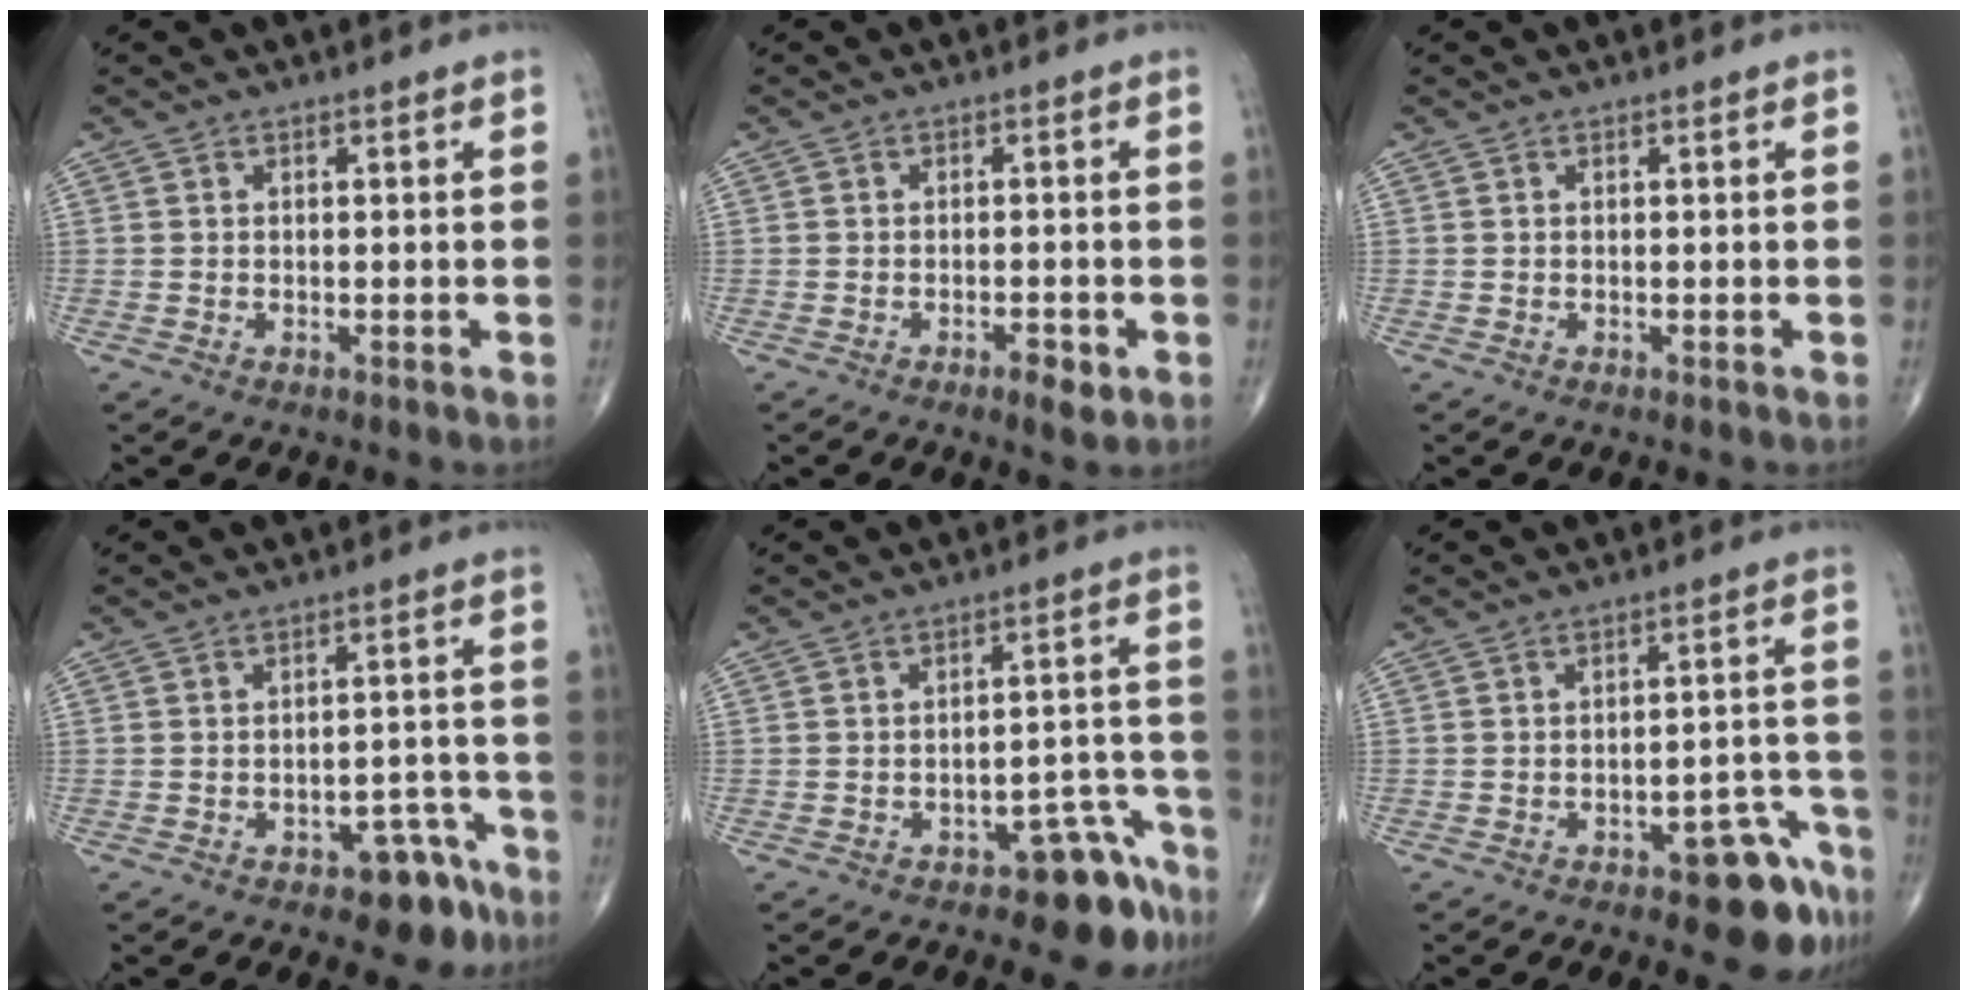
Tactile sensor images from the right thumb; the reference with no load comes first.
{"total": 3.0, "force": [-1.5, 1.1, 2.4], "torque": [-0.037, 0.002, -0.021]}
{"total": 0.0}
{"total": 7.5, "force": [-4.9, 3.7, 4.3], "torque": [-0.025, 0.043, -0.061]}
{"total": 8.0, "force": [-6.0, 3.3, 4.1], "torque": [-0.014, 0.073, -0.081]}
{"total": 9.5, "force": [-5.9, 3.3, 6.6], "torque": [-0.053, 0.045, -0.072]}